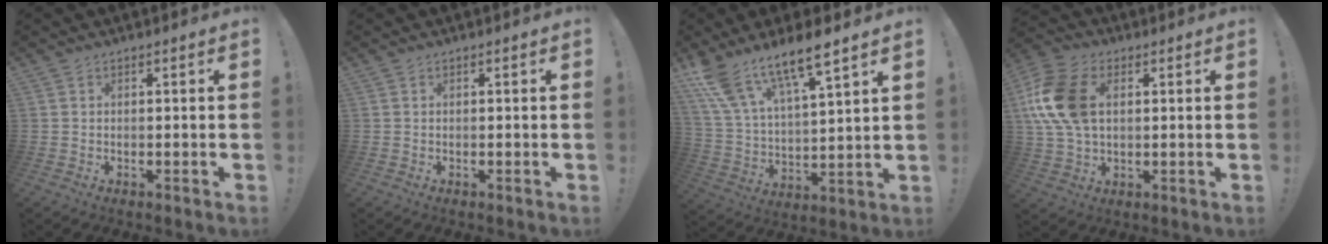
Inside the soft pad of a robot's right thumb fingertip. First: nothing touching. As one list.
[{"total": 0.0}, {"total": 14.3, "force": [11.2, 3.9, 7.9], "torque": [-0.157, -0.075, 0.200]}, {"total": 16.4, "force": [3.1, 11.0, 11.8], "torque": [-0.244, 0.004, 0.059]}]